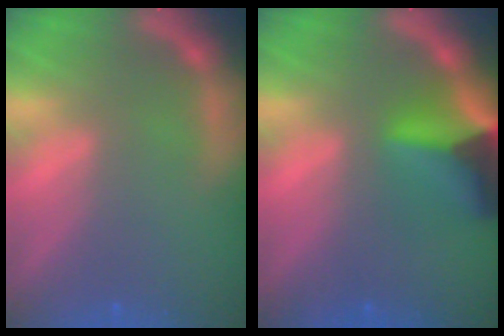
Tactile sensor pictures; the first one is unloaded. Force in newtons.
{"total": 7.4}